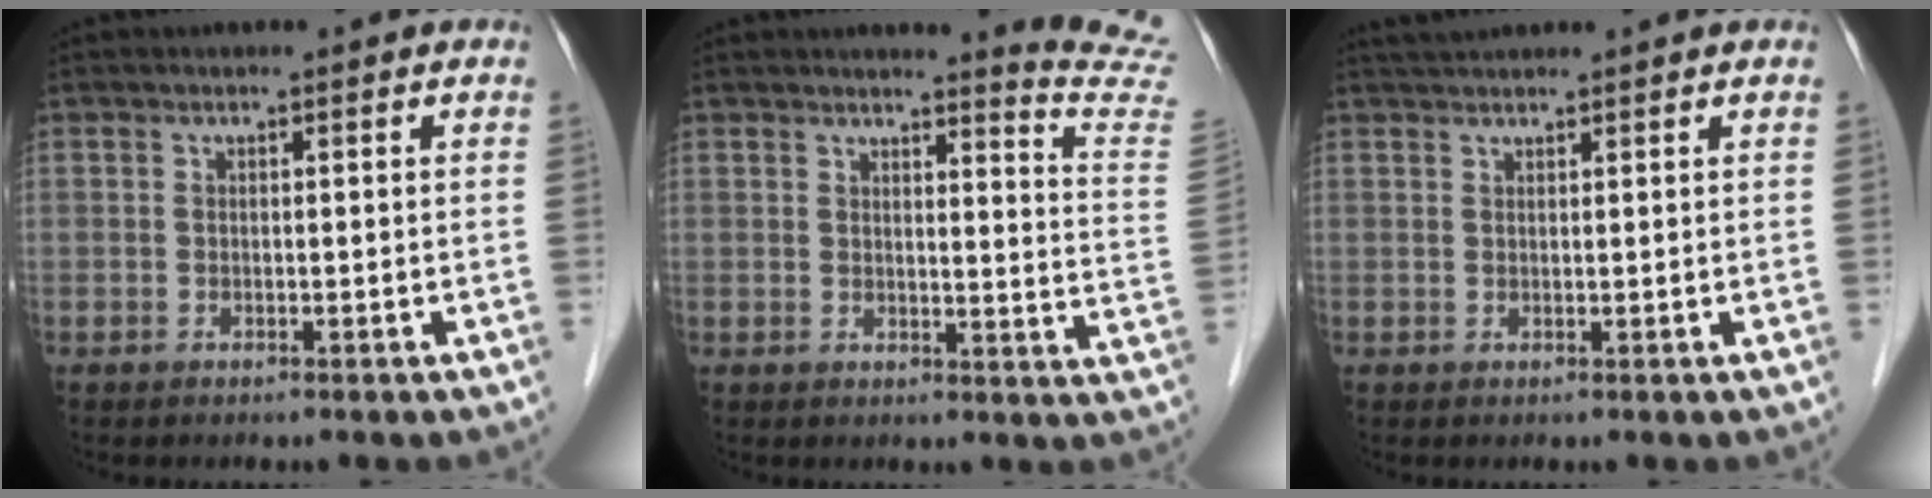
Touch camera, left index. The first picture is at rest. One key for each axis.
{"total": 10.7, "fx": 10.4, "fy": -1.6, "fz": 1.5, "tx": -0.010, "ty": -0.123, "tz": 0.089}
{"total": 2.4, "fx": 2.3, "fy": -0.1, "fz": 0.8, "tx": -0.009, "ty": 0.020, "tz": 0.042}